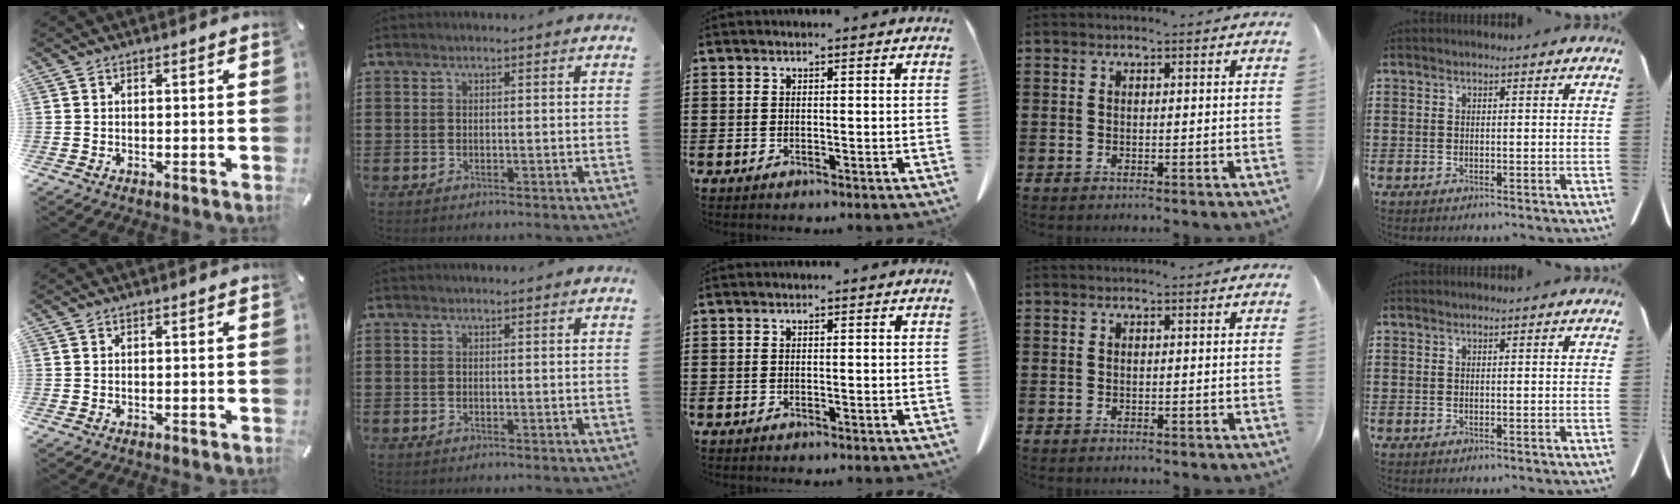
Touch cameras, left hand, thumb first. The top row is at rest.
{}